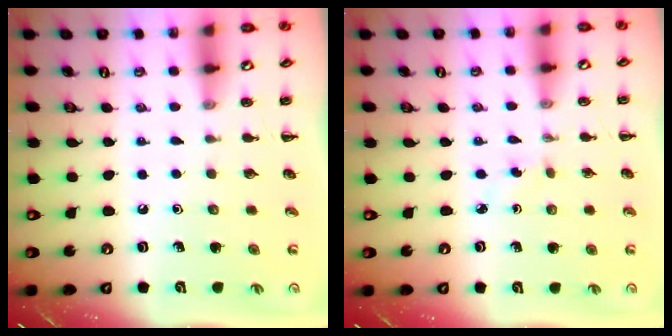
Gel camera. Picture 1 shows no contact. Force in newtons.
{"total": 2.3, "press": 2.1, "slide": 0.9}